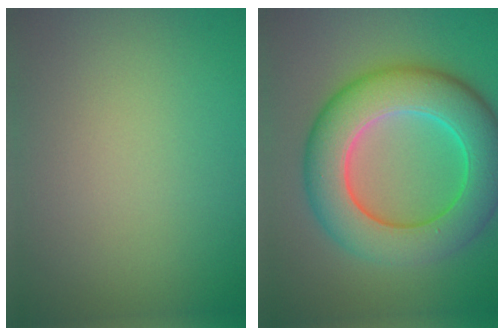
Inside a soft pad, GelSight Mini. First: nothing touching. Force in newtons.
{"total": 10.2, "press": 10.2, "slide": 0.2}